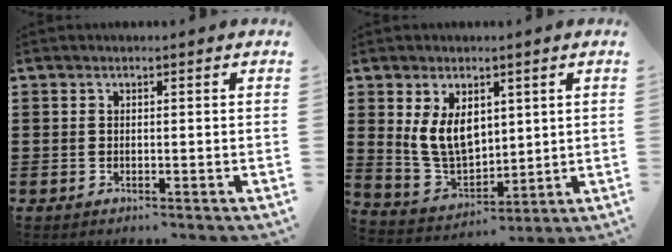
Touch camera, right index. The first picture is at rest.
{"total": 8.0, "force": [2.7, 5.3, 5.3], "torque": [-0.131, 0.005, 0.051]}